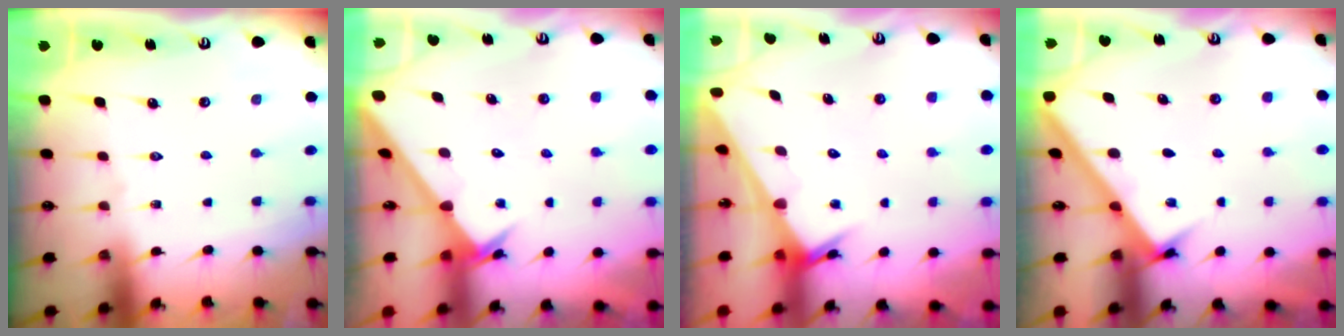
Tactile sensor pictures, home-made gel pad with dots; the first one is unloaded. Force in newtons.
{"total": 2.5, "press": 2.5, "slide": 0.2}
{"total": 2.6, "press": 2.6, "slide": 0.1}
{"total": 2.4, "press": 2.4, "slide": 0.3}